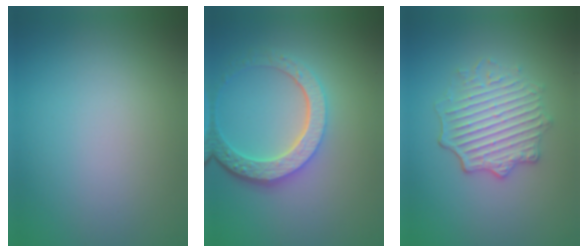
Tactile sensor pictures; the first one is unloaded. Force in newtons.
{"total": 5.6, "press": 4.3, "slide": 3.6}
{"total": 4.7, "press": 4.0, "slide": 2.5}